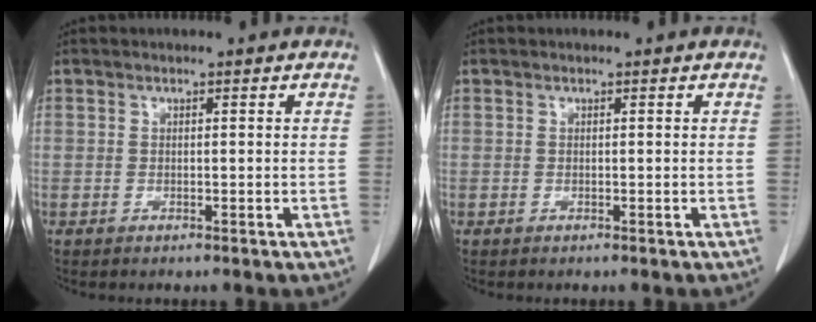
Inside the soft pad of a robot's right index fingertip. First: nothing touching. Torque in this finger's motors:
{"motor_torque": [0.00, 0.00, 0.00, 0.00]}